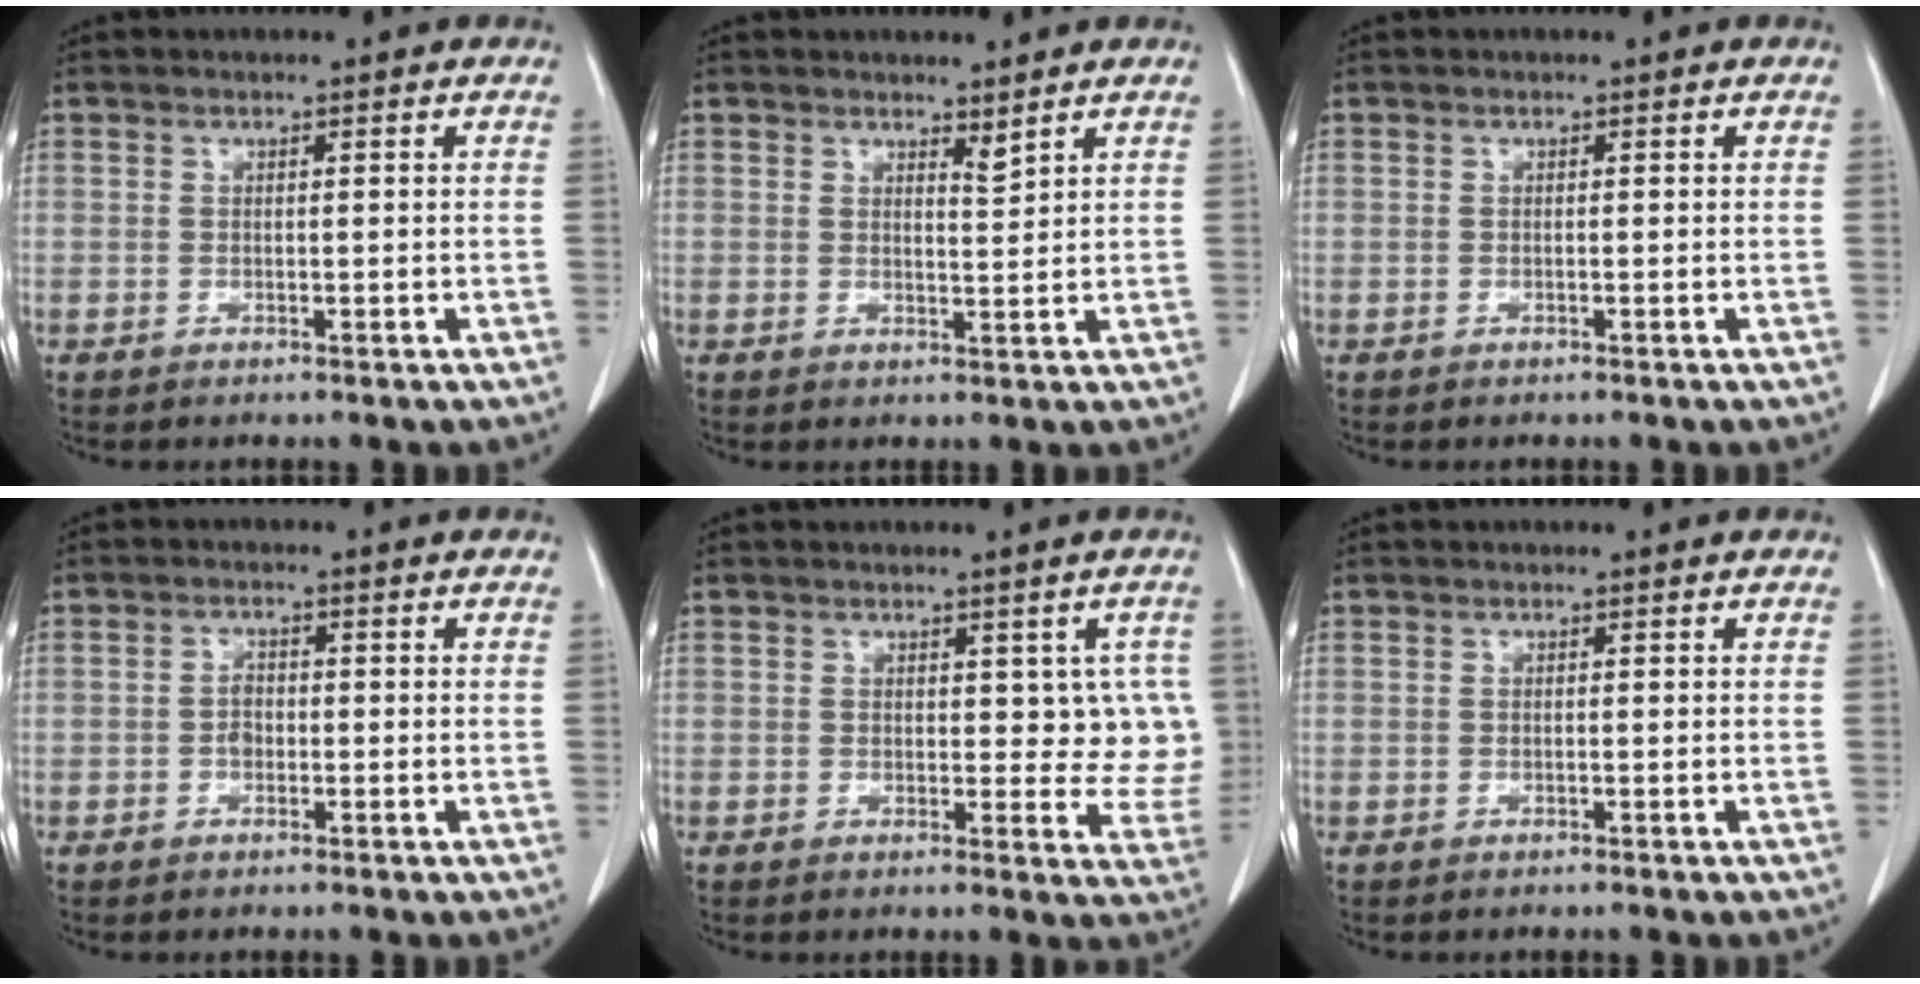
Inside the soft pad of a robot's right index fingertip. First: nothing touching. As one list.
[{"total": 1.6, "force": [1.5, 0.1, 0.7], "torque": [-0.012, -0.011, 0.027]}, {"total": 0.0}, {"total": 1.8, "force": [-0.5, 1.2, 1.3], "torque": [-0.018, 0.005, -0.009]}, {"total": 5.5, "force": [1.4, 3.3, 4.2], "torque": [-0.016, 0.001, 0.015]}, {"total": 0.0}]